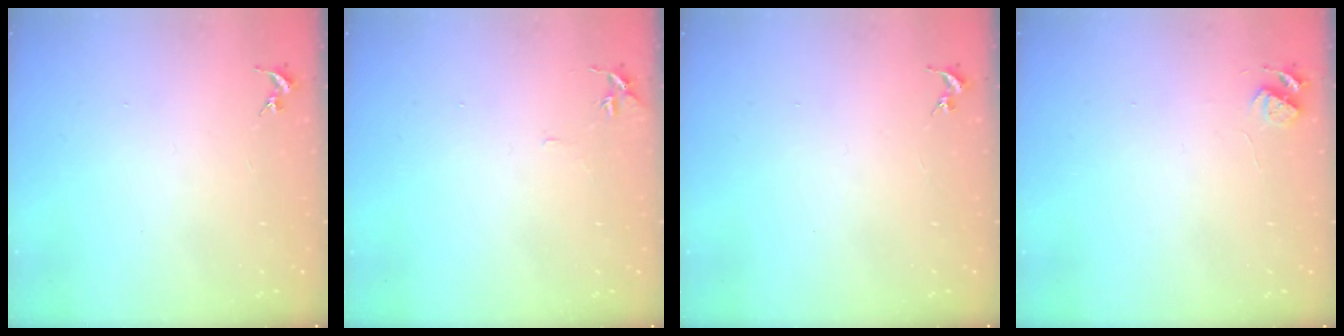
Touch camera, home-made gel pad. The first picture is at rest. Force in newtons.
{"total": 3.5, "press": 3.5, "slide": 0.4}
{"total": 0.0}
{"total": 5.7, "press": 5.7, "slide": 0.8}